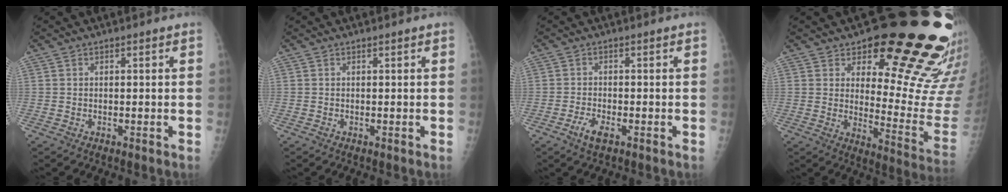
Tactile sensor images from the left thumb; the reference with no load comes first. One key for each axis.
{"total": 0.0}
{"total": 3.1, "fx": -1.6, "fy": 1.3, "fz": 2.2, "tx": -0.051, "ty": 0.005, "tz": -0.031}
{"total": 21.7, "fx": 16.5, "fy": 6.8, "fz": 12.2, "tx": -0.106, "ty": -0.148, "tz": 0.214}